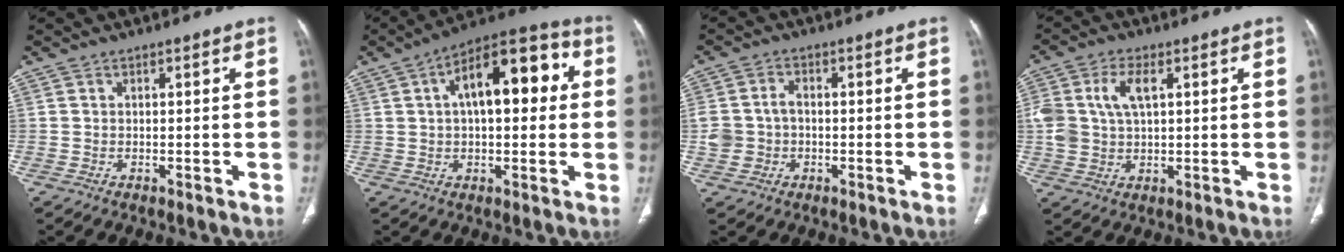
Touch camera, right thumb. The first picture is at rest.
{"total": 16.2, "force": [3.4, 7.7, 13.8], "torque": [-0.176, 0.036, 0.042]}
{"total": 5.4, "force": [-0.7, 4.6, 2.8], "torque": [-0.048, 0.021, -0.011]}
{"total": 8.2, "force": [2.1, 4.7, 6.4], "torque": [-0.139, 0.011, 0.044]}